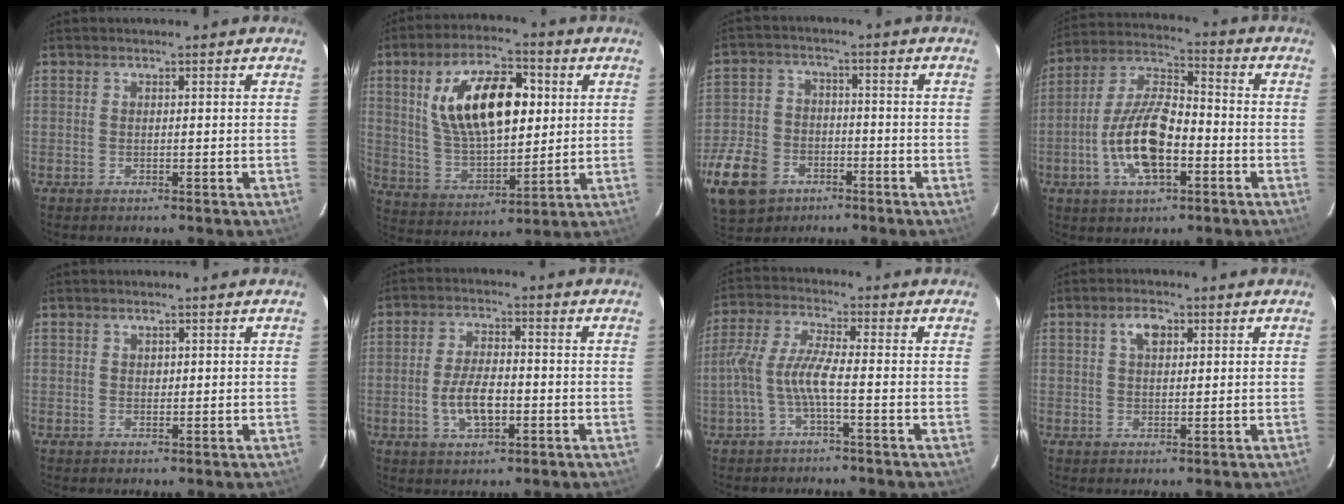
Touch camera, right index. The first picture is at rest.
{"total": 18.4, "force": [4.8, 9.0, 15.3], "torque": [-0.274, 0.019, 0.098]}
{"total": 16.7, "force": [-8.3, 12.0, 8.0], "torque": [-0.227, -0.004, -0.146]}
{"total": 14.0, "force": [-4.4, 5.8, 12.0], "torque": [-0.248, 0.003, -0.081]}
{"total": 0.7, "force": [0.4, 0.6, 0.2], "torque": [-0.001, 0.003, 0.008]}
{"total": 7.6, "force": [-2.1, 3.4, 6.4], "torque": [-0.130, -0.001, -0.034]}
{"total": 6.8, "force": [-2.3, 0.7, 6.3], "torque": [-0.149, 0.007, -0.043]}
{"total": 3.4, "force": [1.4, 1.9, 2.4], "torque": [-0.042, 0.010, 0.024]}